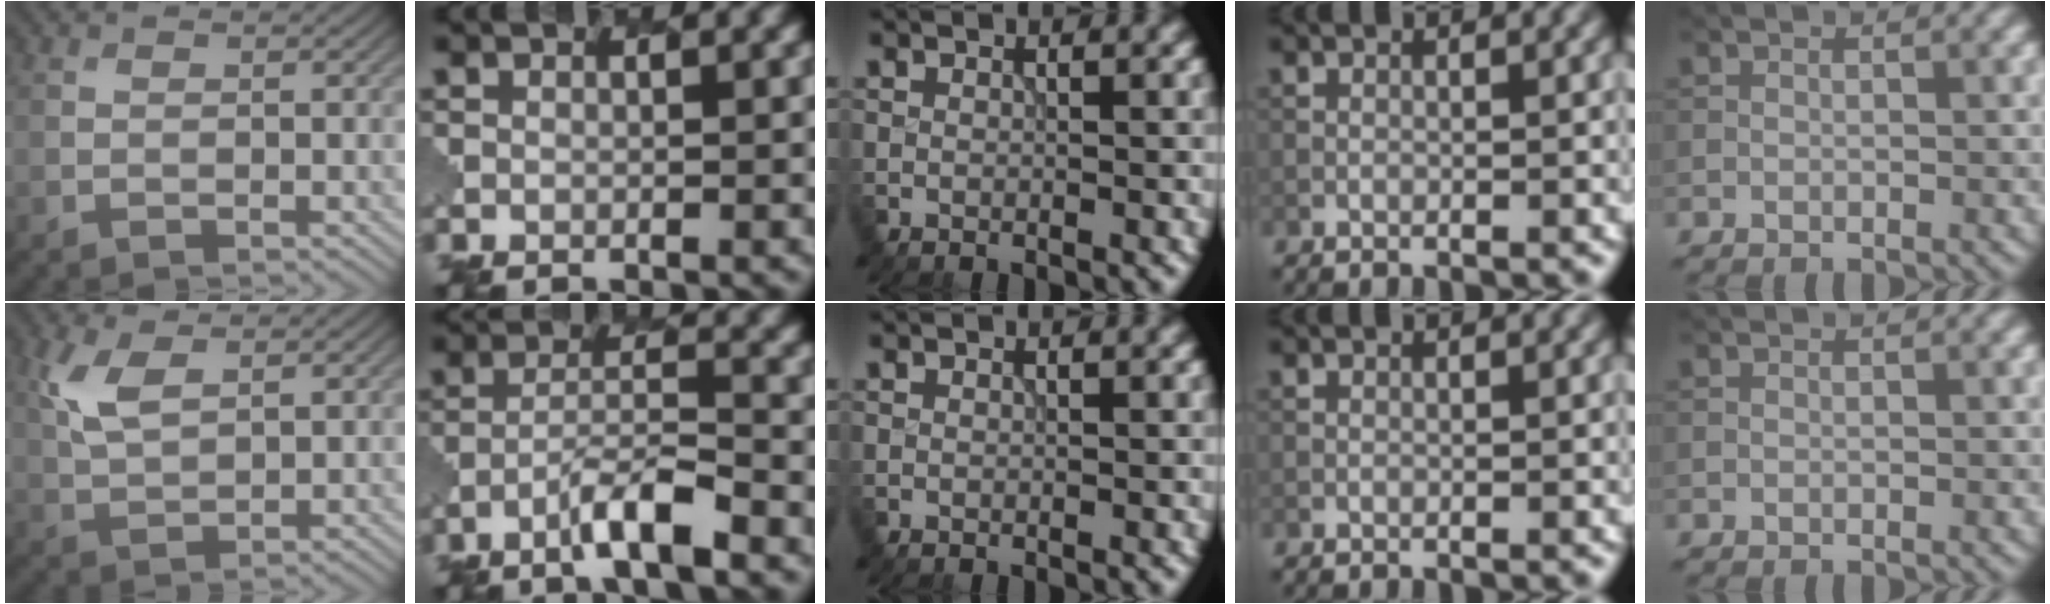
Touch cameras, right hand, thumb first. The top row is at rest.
{"thumb": {"total": 5.3, "force": [2.3, 2.5, 4.1], "torque": [-0.108, 0.002, 0.048]}, "index": {"total": 4.5, "force": [-2.8, 0.6, 3.5], "torque": [-0.060, 0.008, -0.055]}}